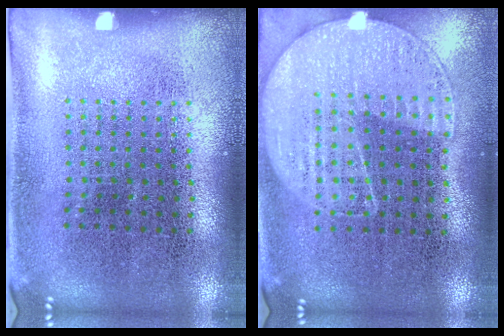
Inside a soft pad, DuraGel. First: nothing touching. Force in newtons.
{"total": 1.1, "press": 1.0, "slide": 0.4}